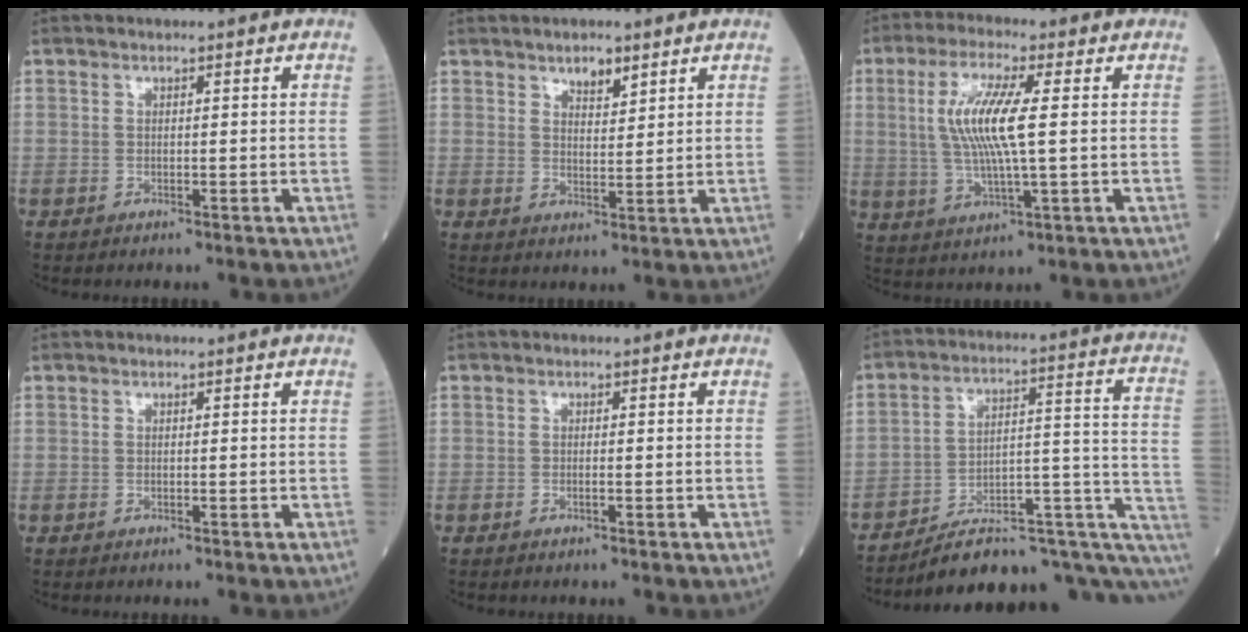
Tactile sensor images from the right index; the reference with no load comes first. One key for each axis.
{"total": 3.3, "fx": 2.4, "fy": 1.3, "fz": 1.9, "tx": -0.031, "ty": -0.002, "tz": 0.040}
{"total": 9.8, "fx": 1.4, "fy": 1.0, "fz": 9.6, "tx": -0.205, "ty": 0.002, "tz": 0.028}
{"total": 0.0}
{"total": 0.5, "fx": -0.3, "fy": 0.0, "fz": 0.5, "tx": -0.013, "ty": 0.000, "tz": -0.004}
{"total": 18.1, "fx": -11.1, "fy": 5.4, "fz": 13.2, "tx": -0.116, "ty": 0.077, "tz": -0.147}